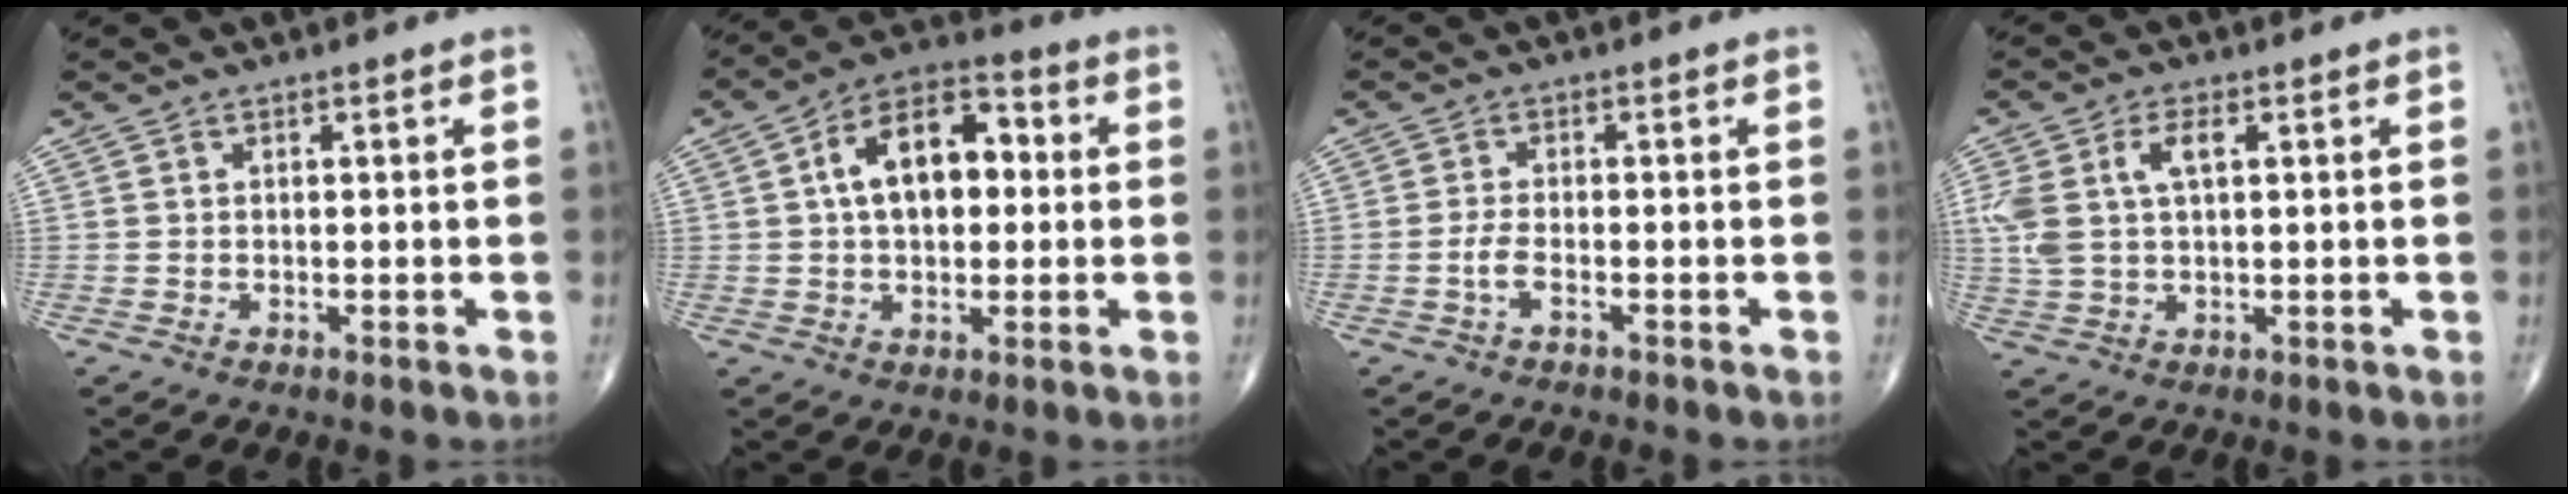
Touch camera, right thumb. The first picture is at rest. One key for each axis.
{"total": 13.5, "fx": 1.7, "fy": 8.1, "fz": 10.7, "tx": -0.155, "ty": 0.028, "tz": 0.017}
{"total": 2.4, "fx": -1.1, "fy": 0.9, "fz": 2.0, "tx": -0.047, "ty": 0.010, "tz": -0.022}
{"total": 7.8, "fx": 2.0, "fy": 3.9, "fz": 6.5, "tx": -0.157, "ty": 0.015, "tz": 0.042}